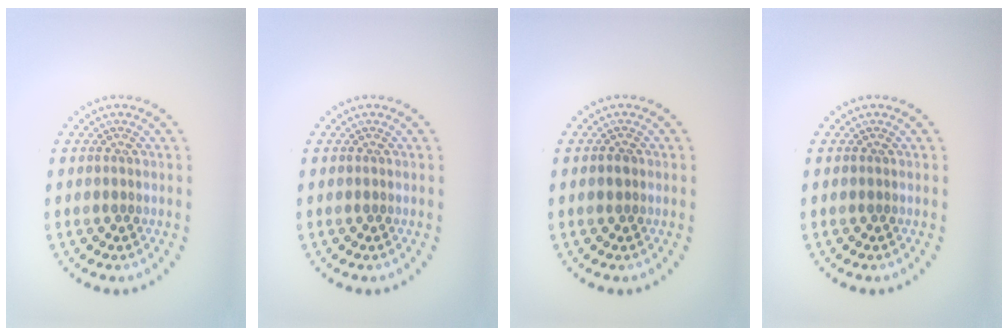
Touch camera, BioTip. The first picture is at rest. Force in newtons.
{"total": 0.0}
{"total": 0.9, "press": 0.8, "slide": 0.3}
{"total": 0.0}